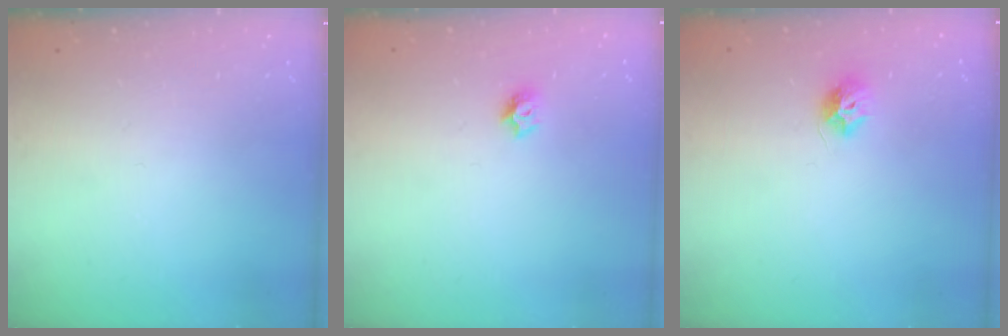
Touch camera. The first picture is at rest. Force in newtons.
{"total": 5.6, "press": 5.6, "slide": 0.7}
{"total": 7.6, "press": 7.6, "slide": 0.2}